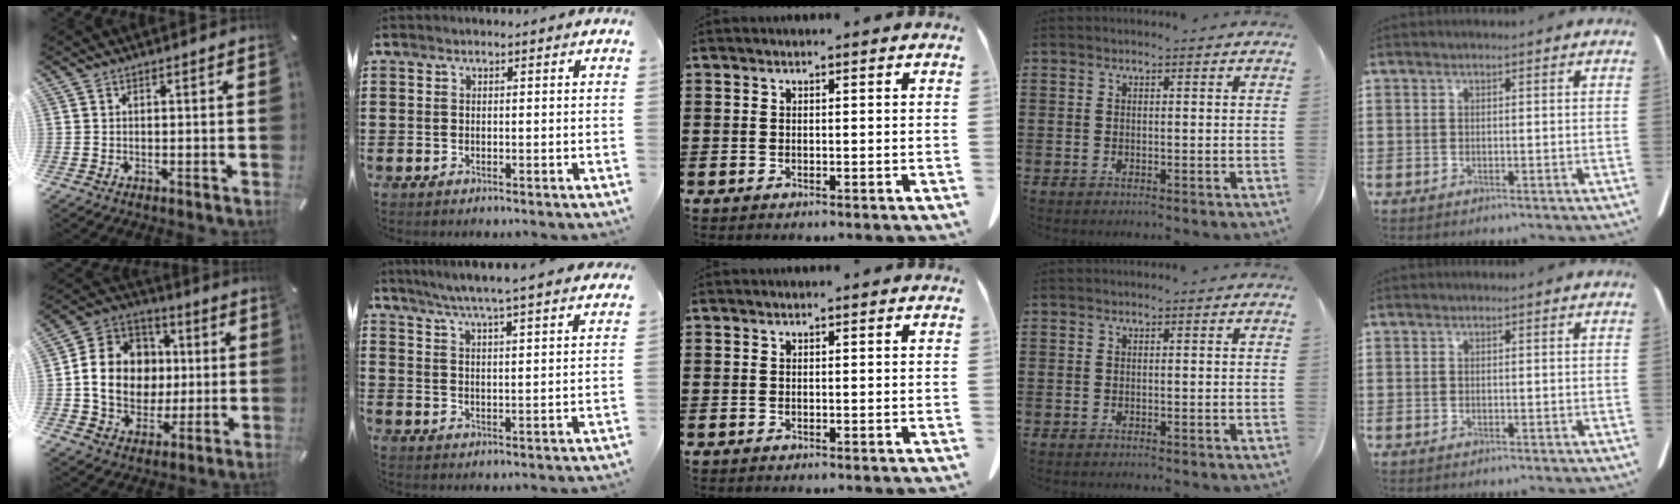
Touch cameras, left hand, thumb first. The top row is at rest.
{"thumb": {"total": 14.8, "force": [-0.2, 13.3, 6.5], "torque": [-0.135, 0.019, 0.007]}, "index": {"total": 5.5, "force": [5.0, -1.0, 2.1], "torque": [-0.058, -0.031, 0.085]}}